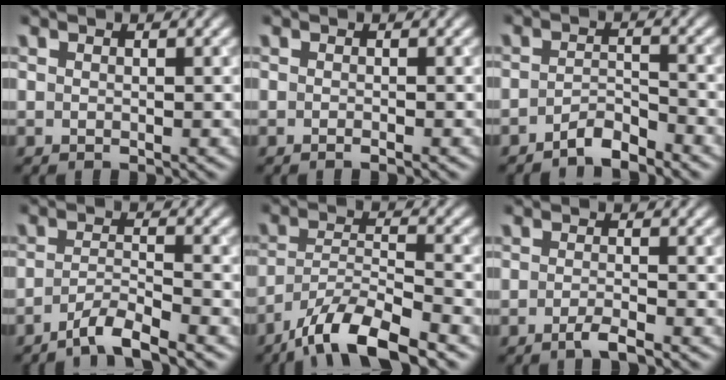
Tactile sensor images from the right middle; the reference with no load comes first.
{"total": 0.8, "force": [-0.4, 0.2, 0.6], "torque": [-0.006, -0.003, -0.009]}
{"total": 2.4, "force": [-2.2, 0.3, 1.1], "torque": [-0.017, 0.007, -0.043]}
{"total": 3.7, "force": [-2.7, 0.6, 2.4], "torque": [-0.036, 0.004, -0.061]}
{"total": 8.3, "force": [-6.3, 1.9, 5.0], "torque": [-0.078, -0.001, -0.119]}
{"total": 1.9, "force": [-1.2, 0.4, 1.4], "torque": [-0.020, 0.001, -0.028]}